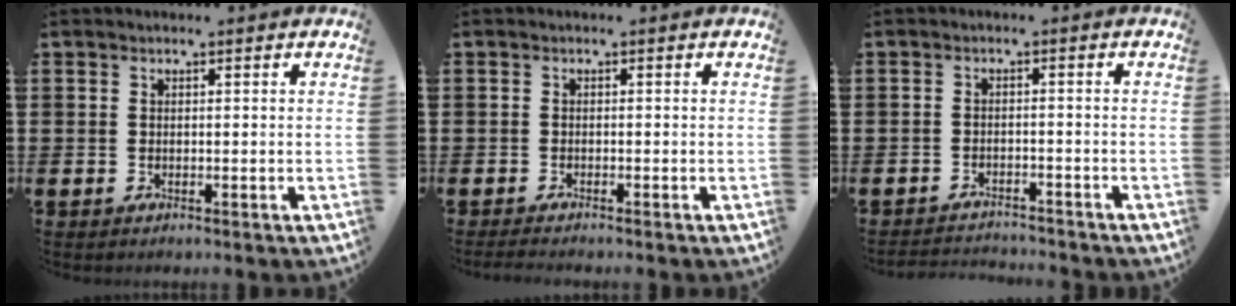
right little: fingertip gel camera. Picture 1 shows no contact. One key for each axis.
{"total": 0.8, "fx": -0.7, "fy": 0.0, "fz": 0.4, "tx": -0.007, "ty": -0.002, "tz": -0.014}
{"total": 2.2, "fx": -2.2, "fy": 0.0, "fz": -0.2, "tx": -0.003, "ty": 0.002, "tz": -0.048}